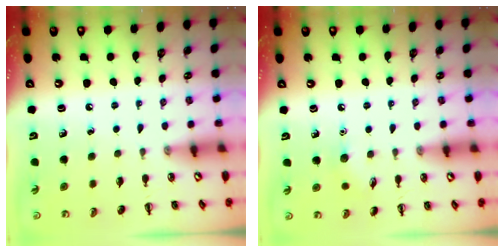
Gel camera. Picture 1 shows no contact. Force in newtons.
{"total": 6.1, "press": 5.9, "slide": 1.6}